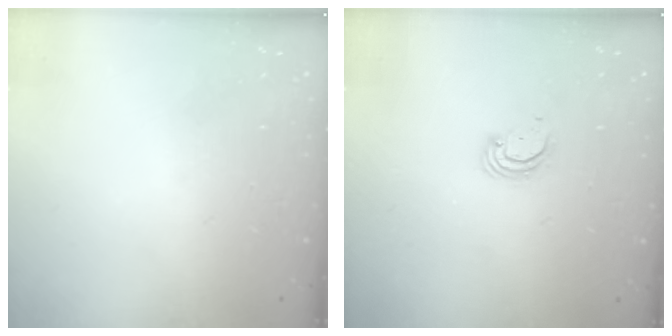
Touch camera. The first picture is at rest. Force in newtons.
{"total": 2.9, "press": 2.9, "slide": 0.3}